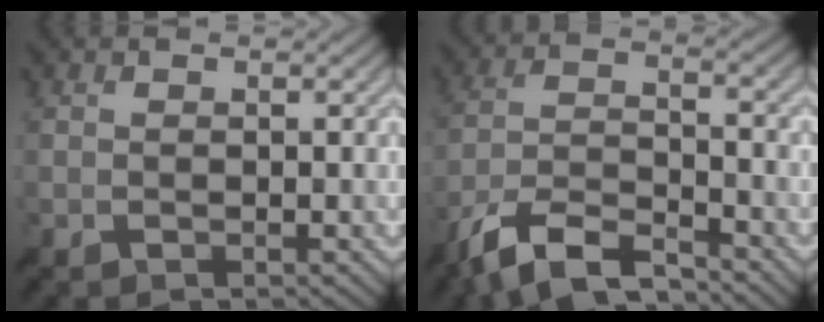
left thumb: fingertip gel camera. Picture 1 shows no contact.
{"total": 9.4, "force": [-7.6, 2.4, 5.0], "torque": [-0.103, -0.004, -0.156]}